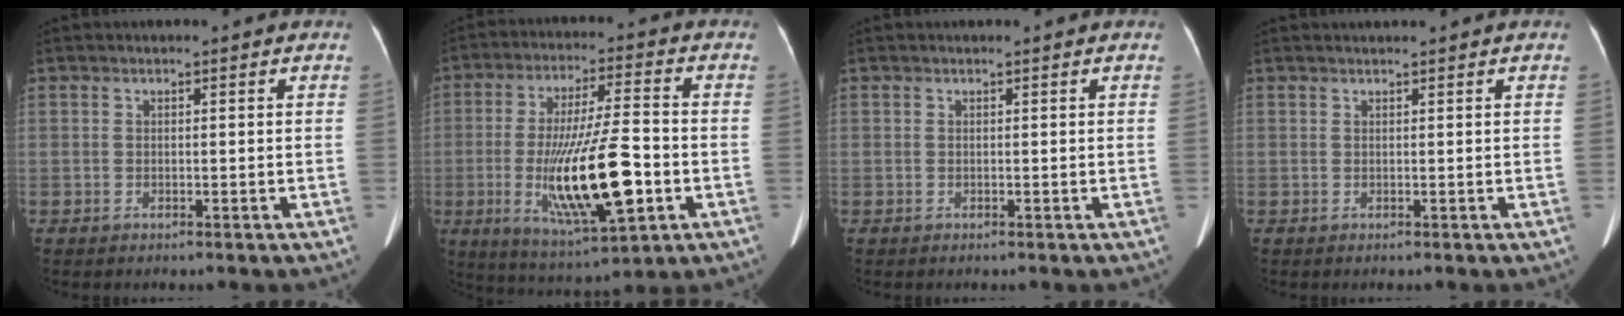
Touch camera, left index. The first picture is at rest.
{"total": 16.9, "force": [-4.1, 2.8, 16.1], "torque": [-0.299, -0.018, -0.058]}
{"total": 0.0}
{"total": 0.9, "force": [0.8, -0.2, 0.3], "torque": [-0.007, 0.011, 0.021]}